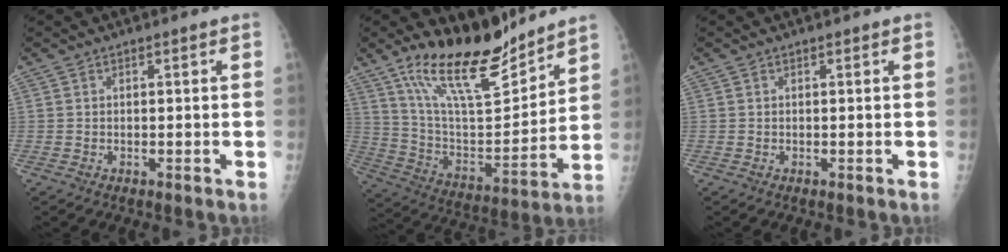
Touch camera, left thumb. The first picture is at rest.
{"total": 18.8, "force": [14.8, 5.6, 10.2], "torque": [-0.138, -0.096, 0.269]}
{"total": 0.0}